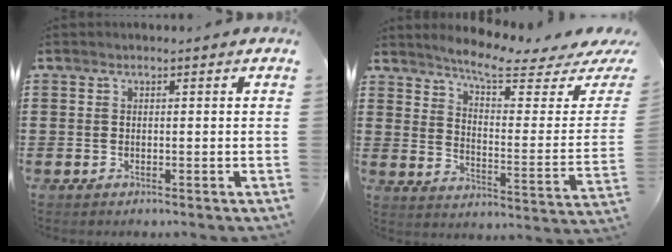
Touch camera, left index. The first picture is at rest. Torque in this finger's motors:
{"motor_torque": [1.08, -1.06, 0.06, -0.01]}